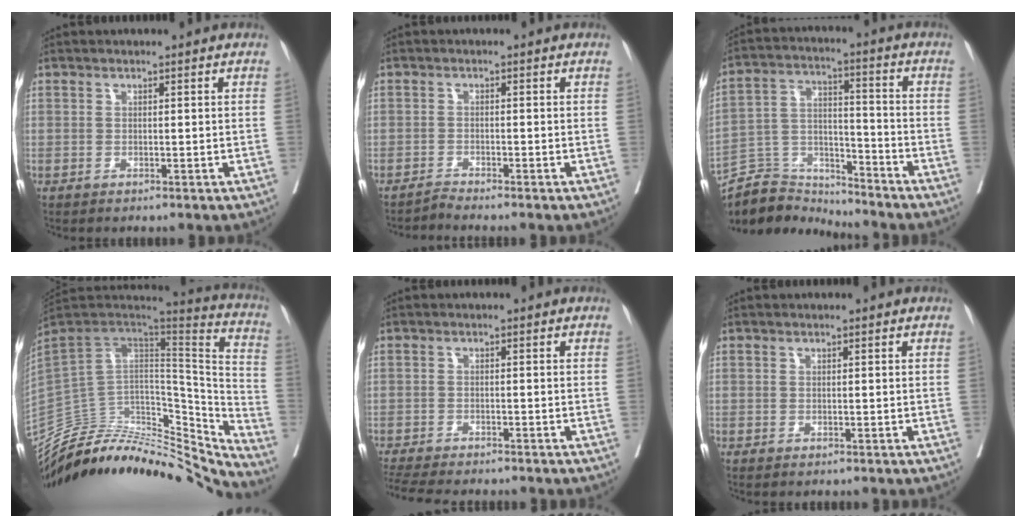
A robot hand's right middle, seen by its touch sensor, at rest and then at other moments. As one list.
[{"total": 1.7, "force": [-1.5, -0.7, -0.1], "torque": [-0.001, -0.007, -0.030]}, {"total": 10.4, "force": [-10.2, 2.1, -0.8], "torque": [0.013, 0.037, -0.190]}, {"total": 36.6, "force": [-33.3, 8.7, 12.5], "torque": [-0.186, -0.018, -0.479]}, {"total": 10.8, "force": [-9.5, 2.0, 4.8], "torque": [-0.081, -0.013, -0.139]}, {"total": 0.8, "force": [-0.7, 0.2, 0.3], "torque": [-0.010, -0.004, -0.010]}]